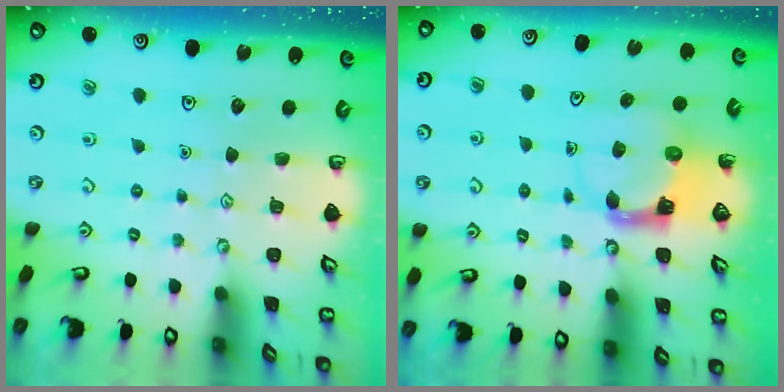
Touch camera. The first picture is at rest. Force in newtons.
{"total": 3.7, "press": 3.7, "slide": 0.6}